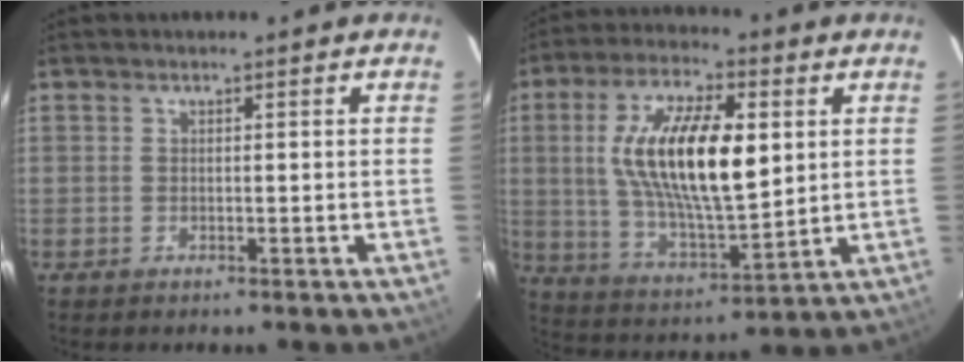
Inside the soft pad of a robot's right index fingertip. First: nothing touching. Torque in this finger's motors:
{"motor_torque": [1.44, -0.43, 1.05, 0.21]}